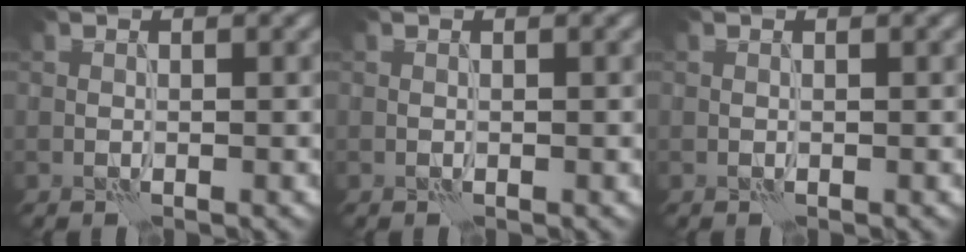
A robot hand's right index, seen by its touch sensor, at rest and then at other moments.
{"total": 0.0}
{"total": 0.0}